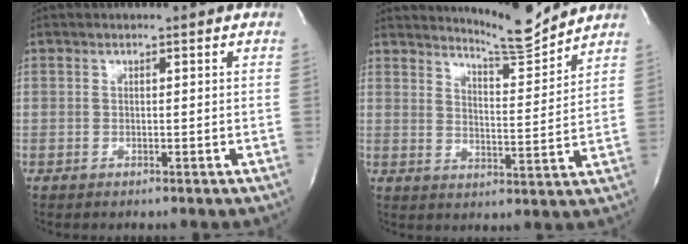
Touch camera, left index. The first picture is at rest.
{"total": 7.5, "force": [7.4, -0.7, 0.7], "torque": [-0.023, -0.031, 0.116]}